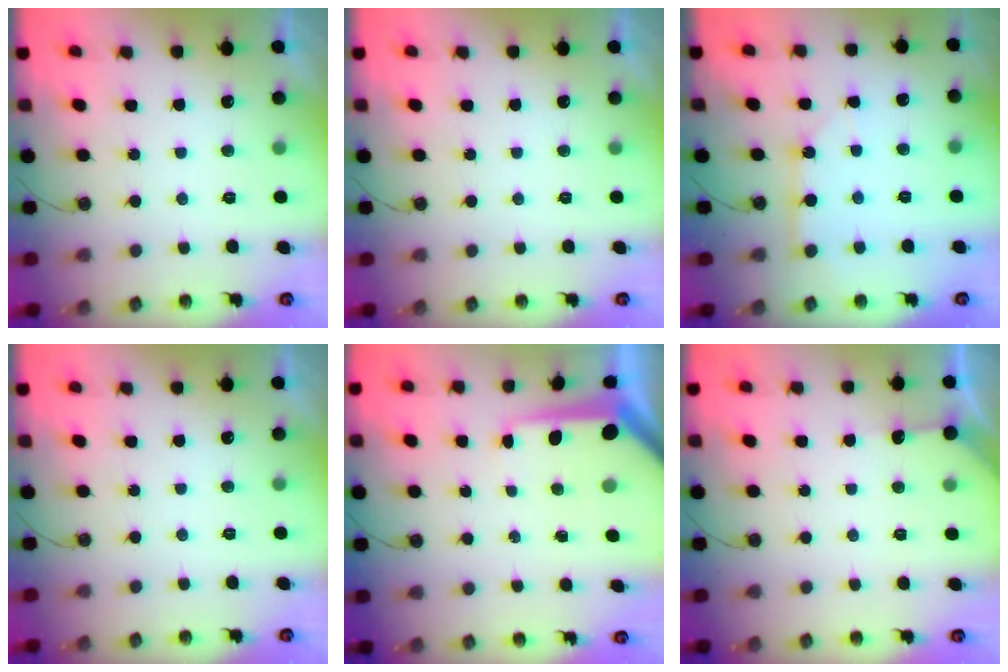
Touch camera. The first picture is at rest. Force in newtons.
{"total": 0.0}
{"total": 4.8, "press": 4.8, "slide": 0.5}
{"total": 0.7, "press": 0.4, "slide": 0.7}
{"total": 8.1, "press": 8.1, "slide": 0.8}
{"total": 4.0, "press": 4.0, "slide": 0.4}